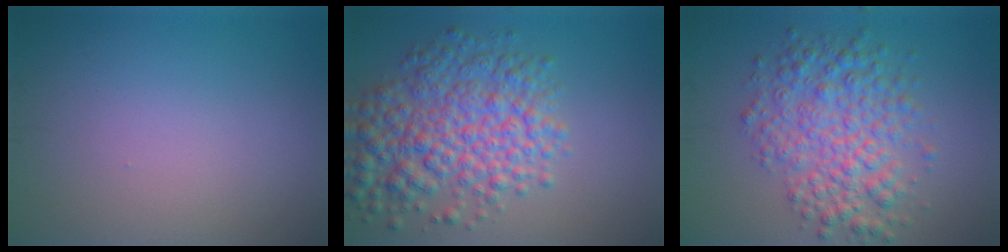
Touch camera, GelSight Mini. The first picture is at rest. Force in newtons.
{"total": 7.5, "press": 7.5, "slide": 0.1}
{"total": 5.9, "press": 5.9, "slide": 0.0}